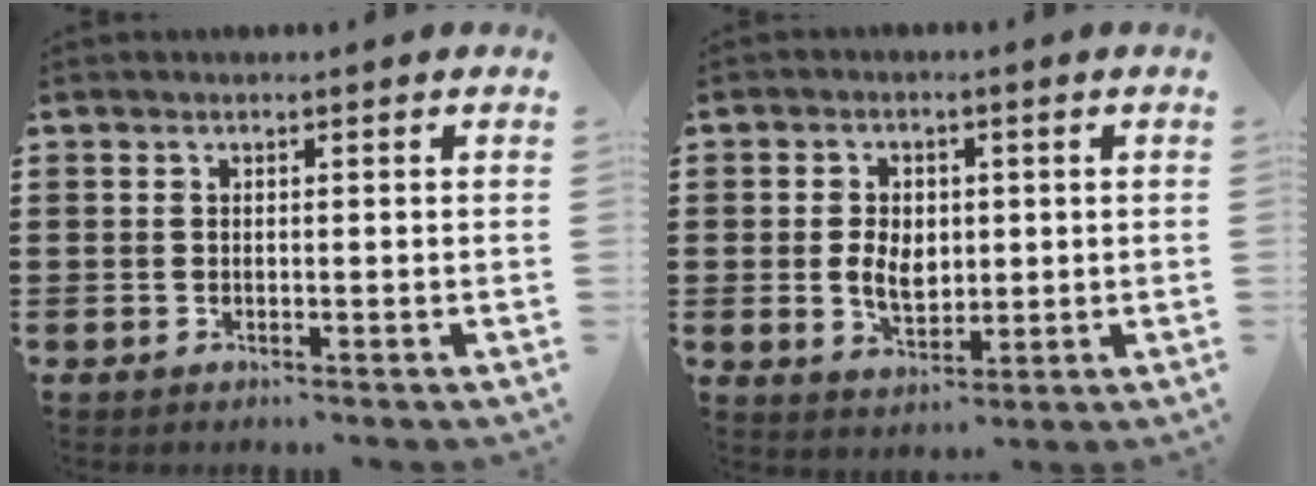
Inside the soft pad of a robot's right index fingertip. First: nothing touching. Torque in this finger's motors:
{"motor_torque": [2.14, 0.00, 0.41, 0.08]}